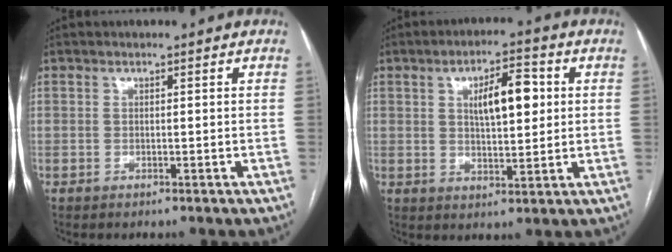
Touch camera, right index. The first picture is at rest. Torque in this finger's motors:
{"motor_torque": [0.37, 0.01, 0.31, 0.08]}